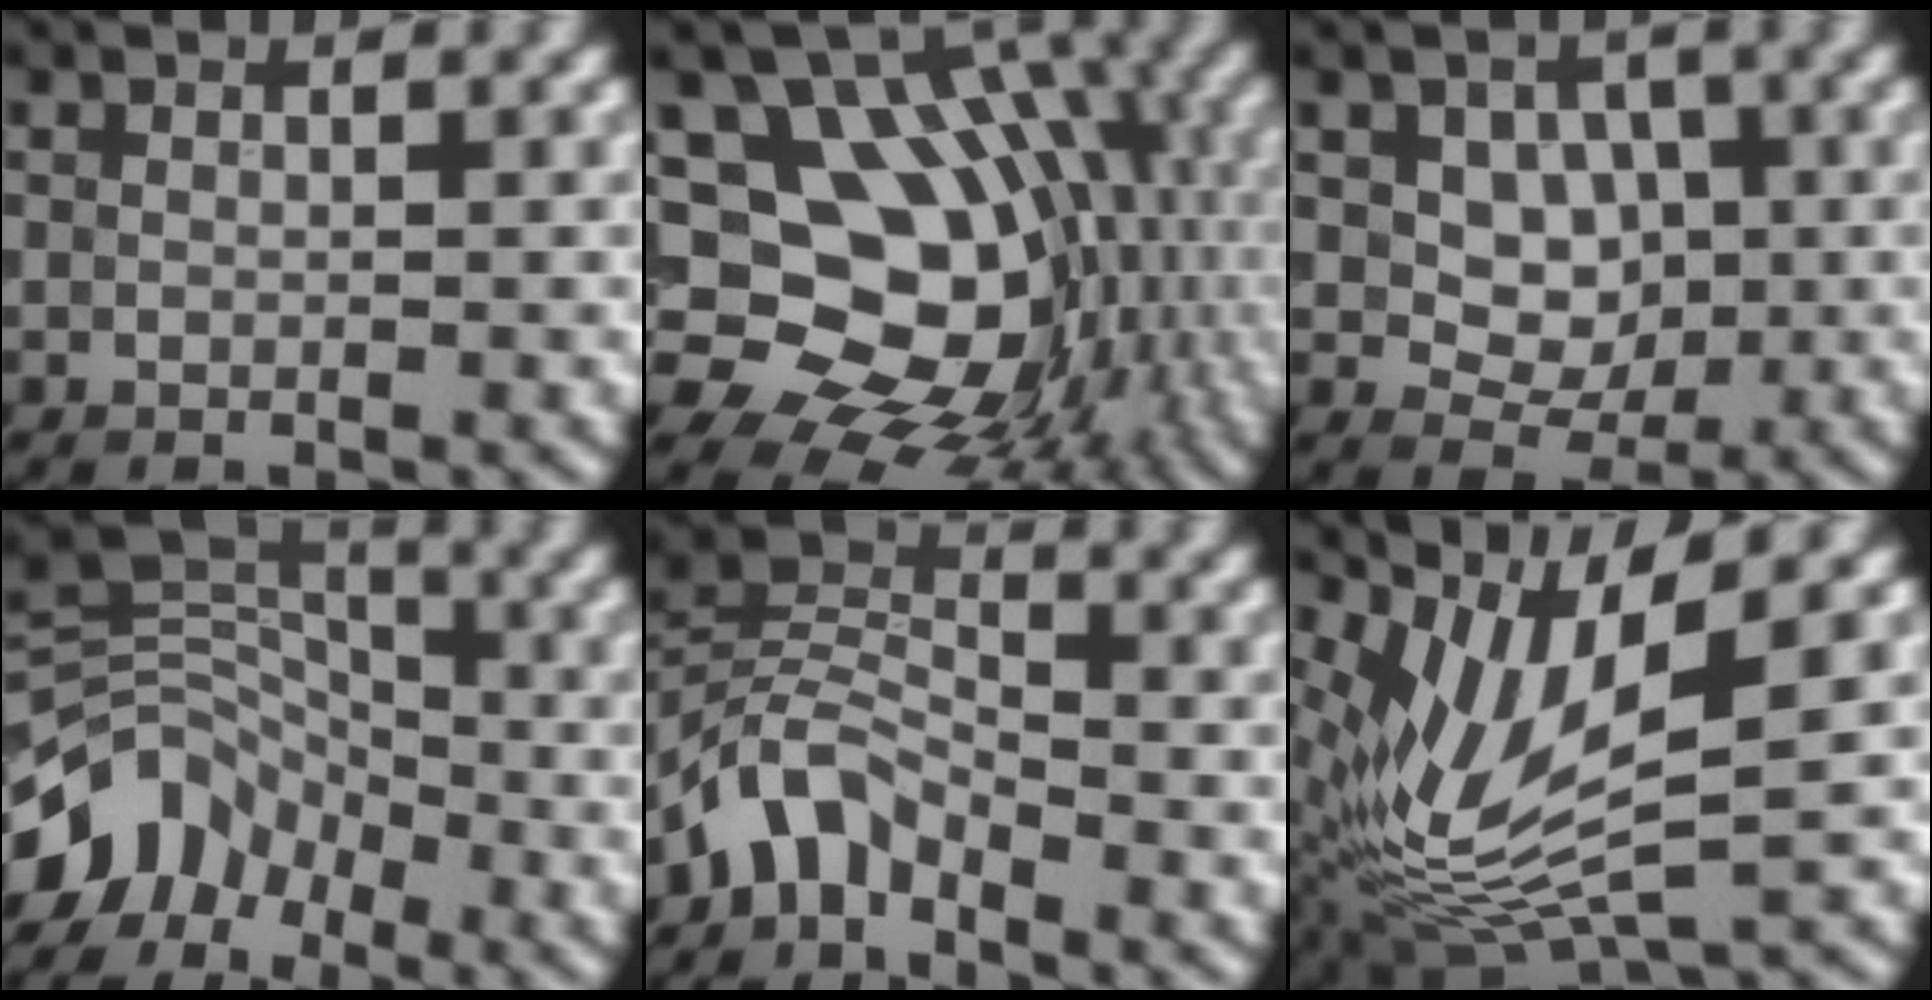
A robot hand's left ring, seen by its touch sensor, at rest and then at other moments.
{"total": 14.8, "force": [-0.3, 11.6, 9.2], "torque": [-0.137, 0.003, 0.002]}
{"total": 4.1, "force": [0.4, 3.1, 2.6], "torque": [-0.037, -0.002, 0.002]}
{"total": 5.9, "force": [-3.5, 4.1, 2.4], "torque": [-0.032, 0.007, -0.078]}
{"total": 3.8, "force": [-2.9, 1.8, 1.8], "torque": [-0.030, 0.014, -0.069]}
{"total": 8.4, "force": [1.6, 2.9, 7.7], "torque": [-0.176, -0.013, 0.033]}